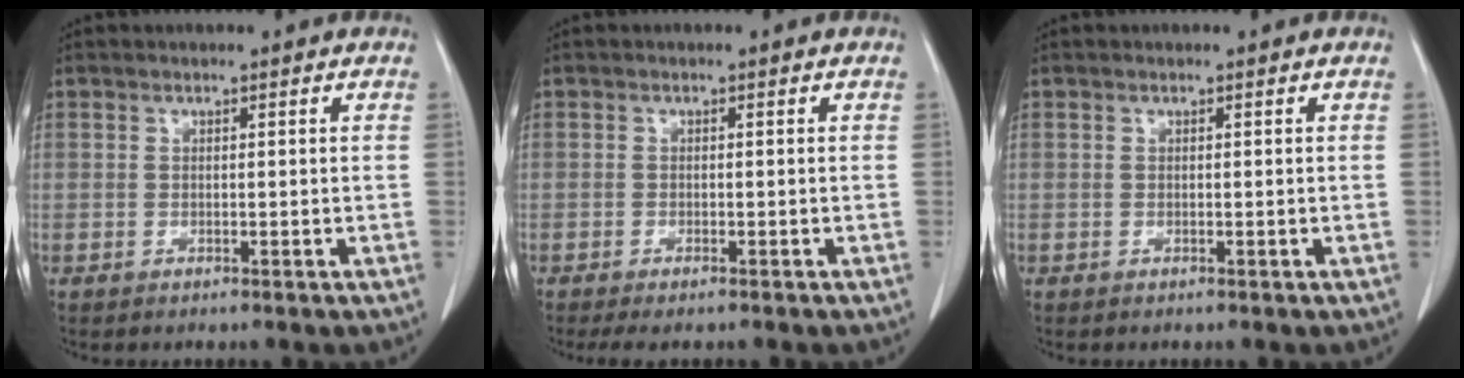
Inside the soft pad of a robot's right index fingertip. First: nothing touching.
{"total": 3.1, "force": [-2.5, 0.7, 1.7], "torque": [-0.025, -0.008, -0.034]}
{"total": 0.0}